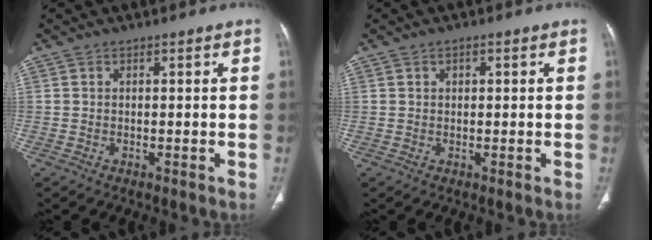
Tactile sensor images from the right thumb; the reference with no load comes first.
{"total": 1.2, "force": [0.4, 0.8, 0.7], "torque": [-0.007, 0.001, 0.005]}